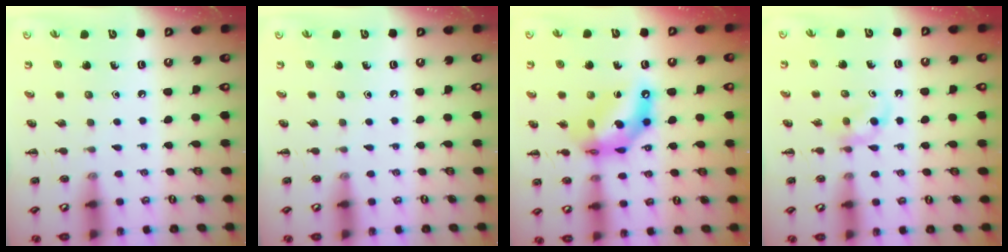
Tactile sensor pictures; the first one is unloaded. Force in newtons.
{"total": 0.0}
{"total": 12.7, "press": 12.2, "slide": 3.5}
{"total": 2.9, "press": 2.6, "slide": 1.3}